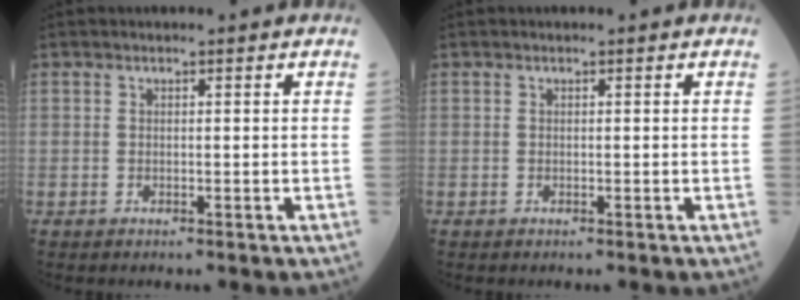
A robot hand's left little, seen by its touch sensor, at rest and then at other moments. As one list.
[{"total": 0.0}]